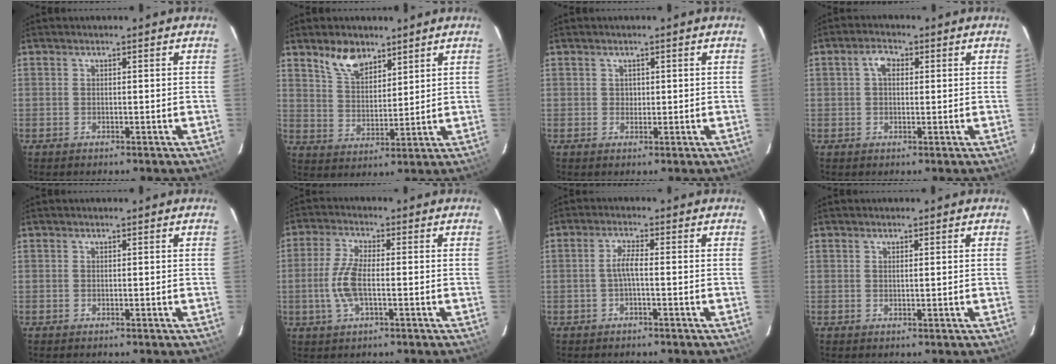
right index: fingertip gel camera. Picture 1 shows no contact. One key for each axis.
{"total": 7.6, "fx": 5.5, "fy": 3.7, "fz": 3.7, "tx": -0.066, "ty": 0.010, "tz": 0.108}
{"total": 1.2, "fx": 0.3, "fy": 1.1, "fz": 0.1, "tx": 0.004, "ty": 0.003, "tz": 0.005}
{"total": 3.2, "fx": 0.8, "fy": 2.1, "fz": 2.2, "tx": -0.040, "ty": 0.012, "tz": 0.013}
{"total": 0.0}
{"total": 7.1, "fx": -1.3, "fy": 2.6, "fz": 6.5, "tx": -0.143, "ty": 0.001, "tz": -0.026}
{"total": 2.6, "fx": -0.7, "fy": 0.2, "fz": 2.5, "tx": -0.051, "ty": 0.005, "tz": -0.013}
{"total": 0.7, "fx": 0.4, "fy": 0.1, "fz": 0.5, "tx": -0.012, "ty": 0.001, "tz": 0.007}